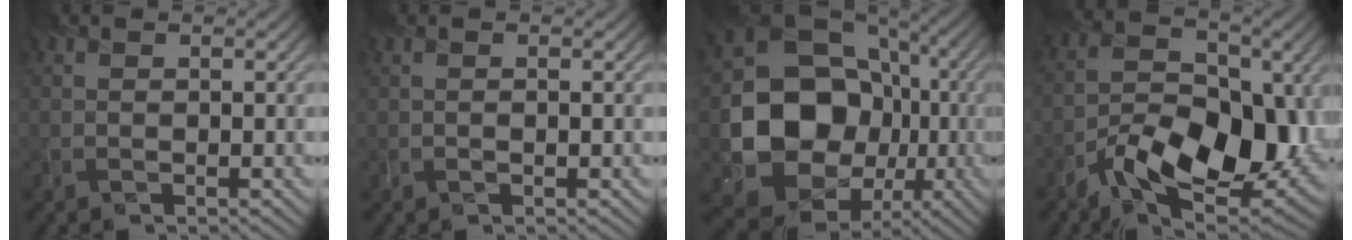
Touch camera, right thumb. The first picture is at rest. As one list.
[{"total": 0.0}, {"total": 15.7, "force": [-1.8, 13.6, 7.7], "torque": [-0.159, -0.043, -0.020]}, {"total": 13.1, "force": [-5.2, 6.8, 9.8], "torque": [-0.168, -0.017, -0.089]}]